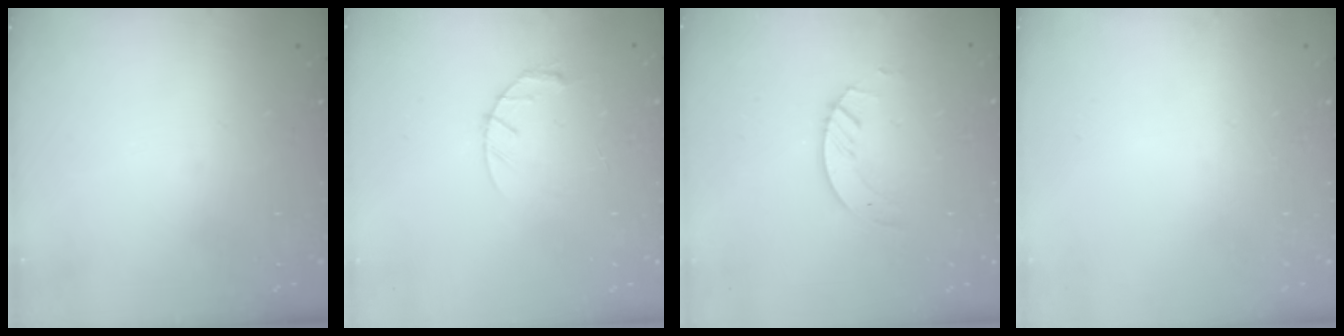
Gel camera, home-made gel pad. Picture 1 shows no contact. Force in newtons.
{"total": 3.0, "press": 3.0, "slide": 0.5}
{"total": 3.8, "press": 3.8, "slide": 0.3}
{"total": 0.0}